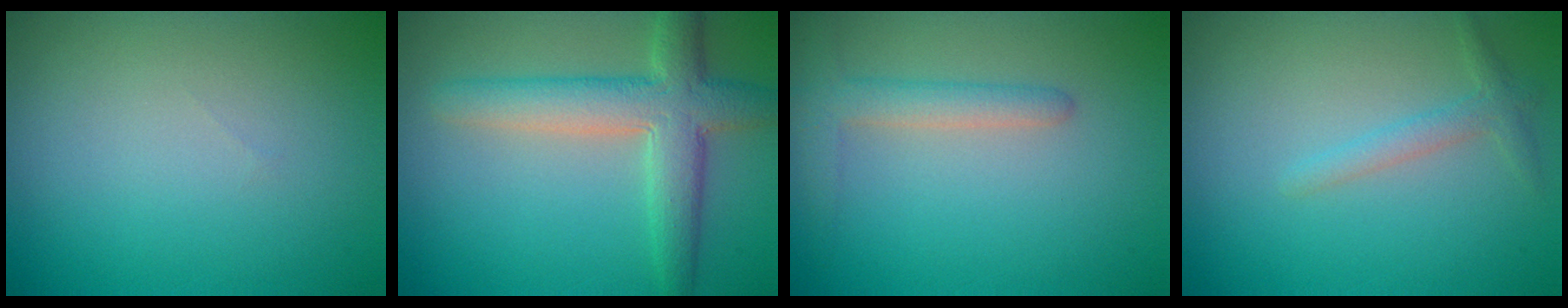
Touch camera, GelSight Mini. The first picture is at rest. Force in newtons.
{"total": 5.8, "press": 5.8, "slide": 0.1}
{"total": 2.4, "press": 2.4, "slide": 0.3}
{"total": 1.5, "press": 1.5, "slide": 0.1}